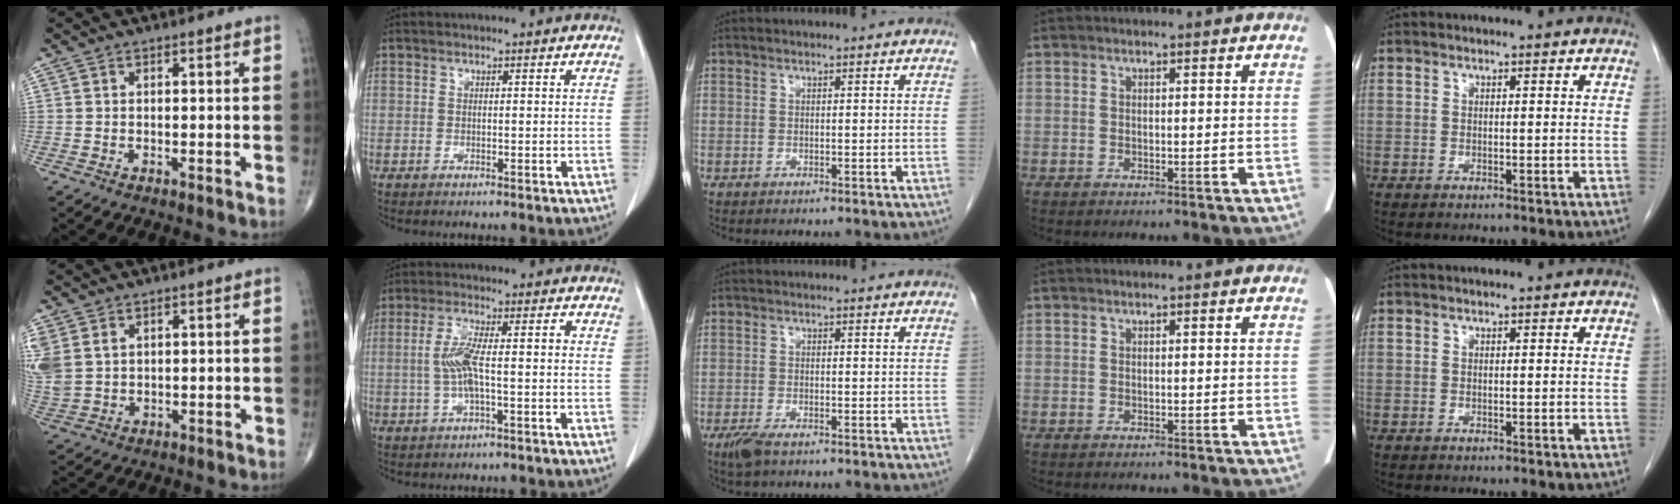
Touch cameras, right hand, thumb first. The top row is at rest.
{"thumb": {"total": 8.1, "force": [2.7, 5.8, 4.9], "torque": [-0.134, 0.001, 0.069]}, "index": {"total": 6.8, "force": [-0.6, 1.4, 6.6], "torque": [-0.141, 0.016, -0.012]}, "middle": {"total": 4.3, "force": [-3.3, 1.2, 2.5], "torque": [-0.044, -0.008, -0.048]}}